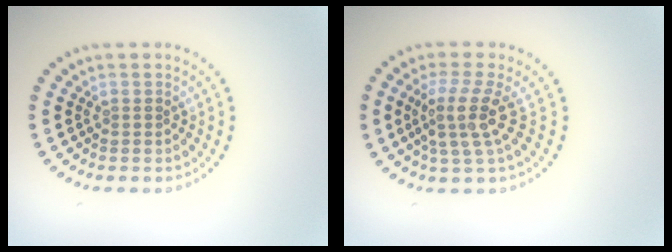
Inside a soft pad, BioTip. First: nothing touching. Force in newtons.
{"total": 3.7, "press": 2.7, "slide": 2.6}